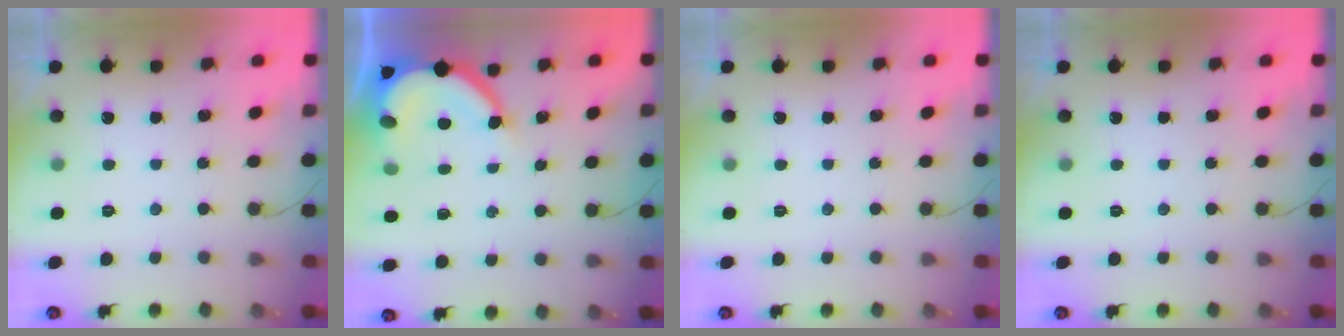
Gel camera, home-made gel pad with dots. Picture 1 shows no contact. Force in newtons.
{"total": 8.6, "press": 8.6, "slide": 1.0}
{"total": 0.0}
{"total": 0.0}